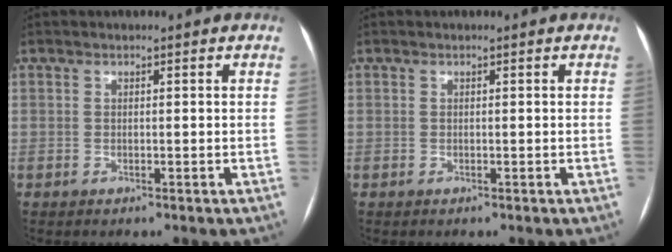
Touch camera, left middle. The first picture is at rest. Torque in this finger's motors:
{"motor_torque": [0.20, -0.26, 0.04, 0.02]}